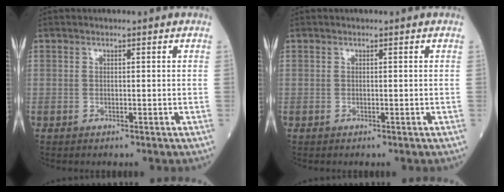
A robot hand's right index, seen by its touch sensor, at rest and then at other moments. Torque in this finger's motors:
{"motor_torque": [0.07, 0.01, 0.04, 0.01]}